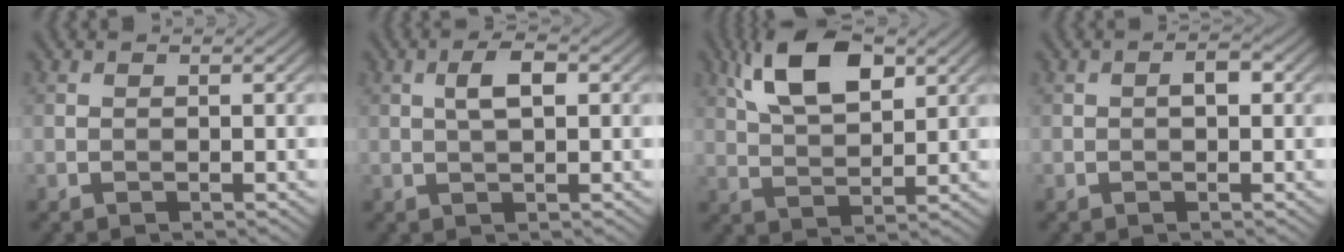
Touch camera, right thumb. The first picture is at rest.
{"total": 3.0, "force": [0.7, 1.0, 2.8], "torque": [-0.056, 0.008, 0.011]}
{"total": 9.7, "force": [4.7, 4.2, 7.3], "torque": [-0.152, 0.014, 0.092]}
{"total": 1.7, "force": [0.1, 0.8, 1.4], "torque": [-0.020, 0.005, -0.001]}